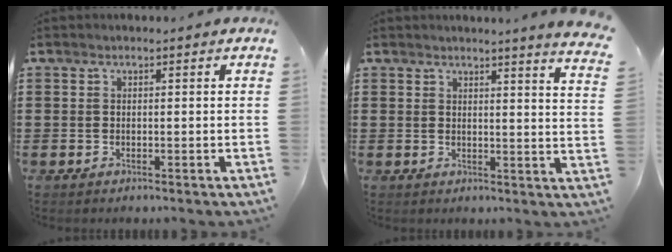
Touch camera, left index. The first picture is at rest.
{"total": 3.3, "force": [3.0, -1.0, 1.0], "torque": [-0.022, -0.022, 0.051]}